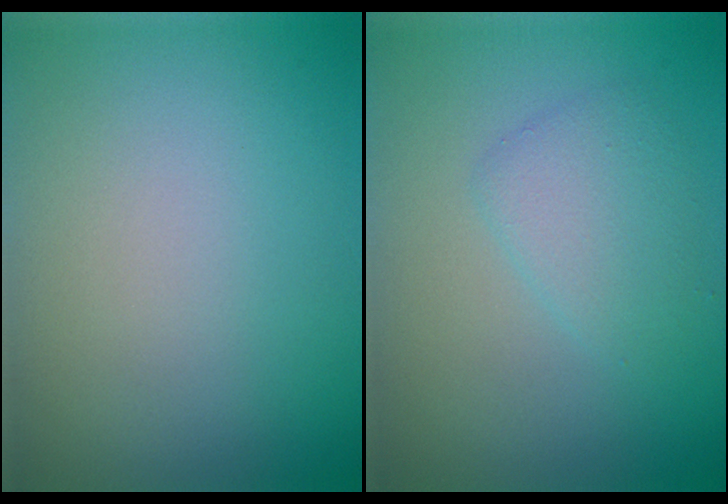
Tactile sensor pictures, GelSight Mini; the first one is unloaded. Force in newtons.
{"total": 2.4, "press": 2.4, "slide": 0.1}